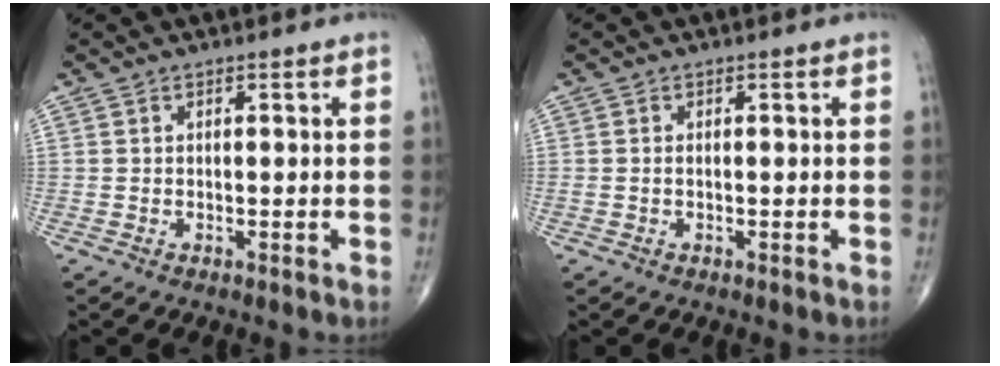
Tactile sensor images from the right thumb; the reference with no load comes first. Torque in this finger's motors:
{"motor_torque": [0.13, -0.44, 0.04, 0.45, -0.02]}